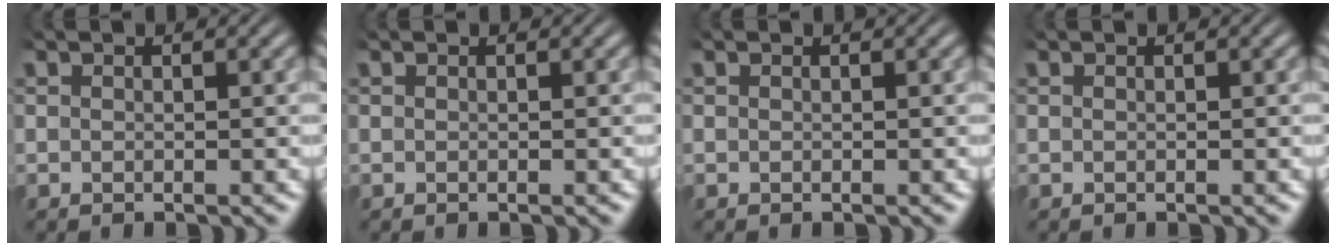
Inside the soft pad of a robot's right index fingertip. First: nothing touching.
{"total": 0.0}
{"total": 0.0}
{"total": 0.0}